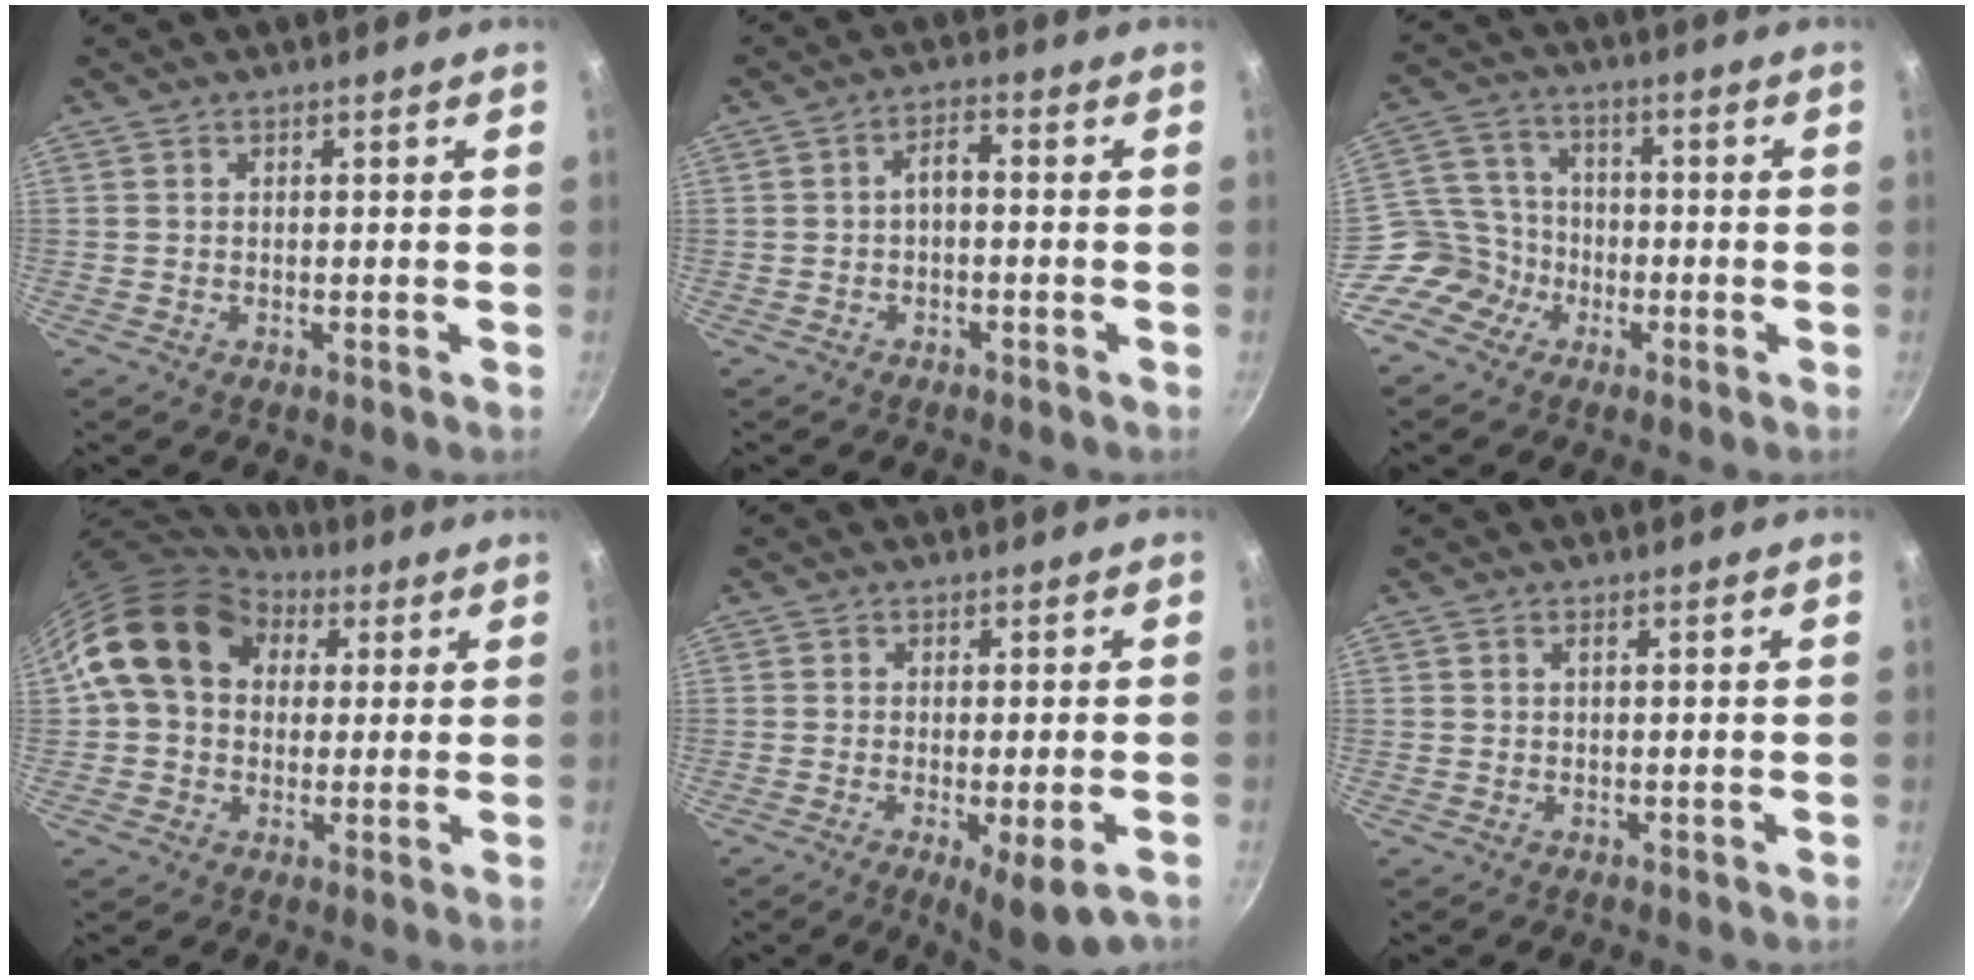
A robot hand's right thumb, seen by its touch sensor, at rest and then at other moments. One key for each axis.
{"total": 3.0, "fx": -0.8, "fy": 1.4, "fz": 2.5, "tx": -0.040, "ty": 0.023, "tz": -0.016}
{"total": 8.7, "fx": -4.2, "fy": 7.3, "fz": 2.3, "tx": -0.004, "ty": 0.049, "tz": -0.092}
{"total": 14.9, "fx": 5.2, "fy": 11.4, "fz": 8.0, "tx": -0.112, "ty": 0.014, "tz": 0.078}
{"total": 6.9, "fx": -2.7, "fy": 1.3, "fz": 6.2, "tx": -0.094, "ty": -0.003, "tz": -0.034}
{"total": 0.5, "fx": 0.1, "fy": 0.1, "fz": 0.5, "tx": -0.009, "ty": 0.002, "tz": 0.002}